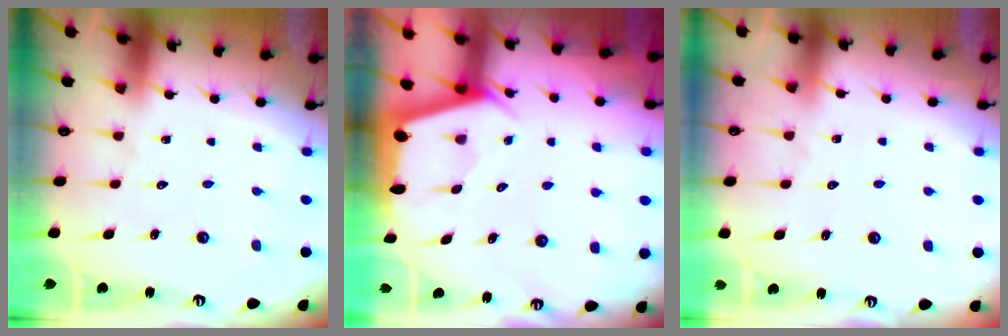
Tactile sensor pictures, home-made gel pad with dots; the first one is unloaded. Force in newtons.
{"total": 2.4, "press": 2.3, "slide": 0.3}
{"total": 2.2, "press": 2.2, "slide": 0.2}